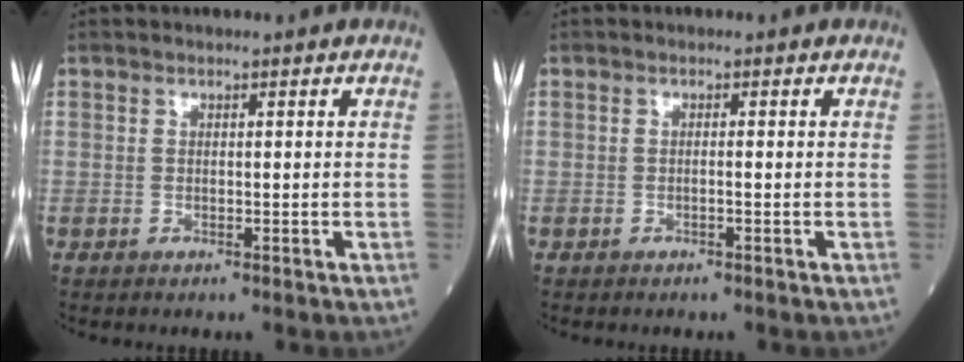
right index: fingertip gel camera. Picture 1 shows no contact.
{"total": 0.5, "force": [-0.2, -0.1, 0.4], "torque": [-0.006, 0.002, -0.006]}